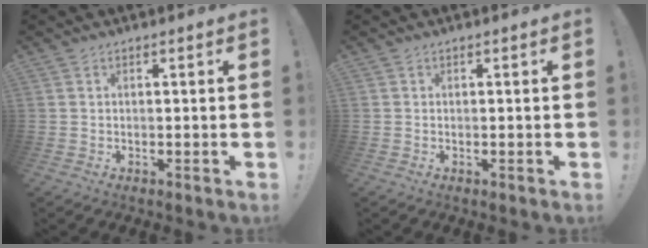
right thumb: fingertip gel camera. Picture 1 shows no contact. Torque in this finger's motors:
{"motor_torque": [-0.09, -0.20, -0.06, 0.14, -0.11]}